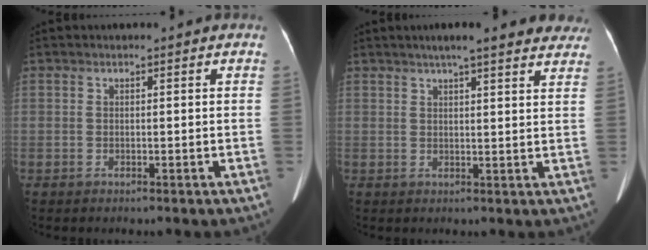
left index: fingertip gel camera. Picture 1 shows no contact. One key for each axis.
{"total": 13.6, "fx": 11.5, "fy": 2.1, "fz": 7.0, "tx": -0.084, "ty": 0.024, "tz": 0.134}